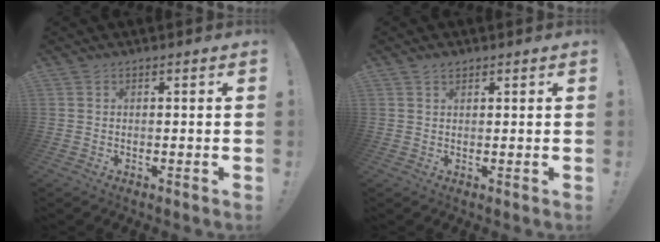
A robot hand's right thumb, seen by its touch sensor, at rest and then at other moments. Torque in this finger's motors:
{"motor_torque": [-0.04, -0.02, 0.15, 0.09, 0.00]}